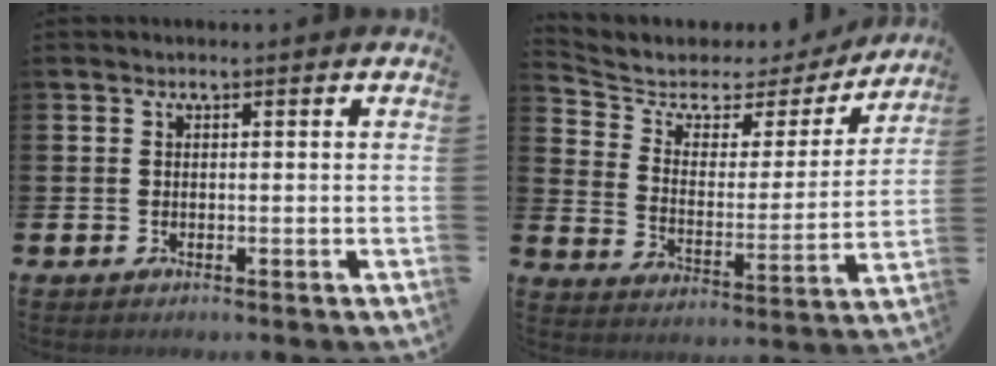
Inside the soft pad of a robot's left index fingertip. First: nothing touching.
{"total": 4.8, "force": [3.8, 2.6, 1.3], "torque": [-0.060, -0.031, 0.056]}